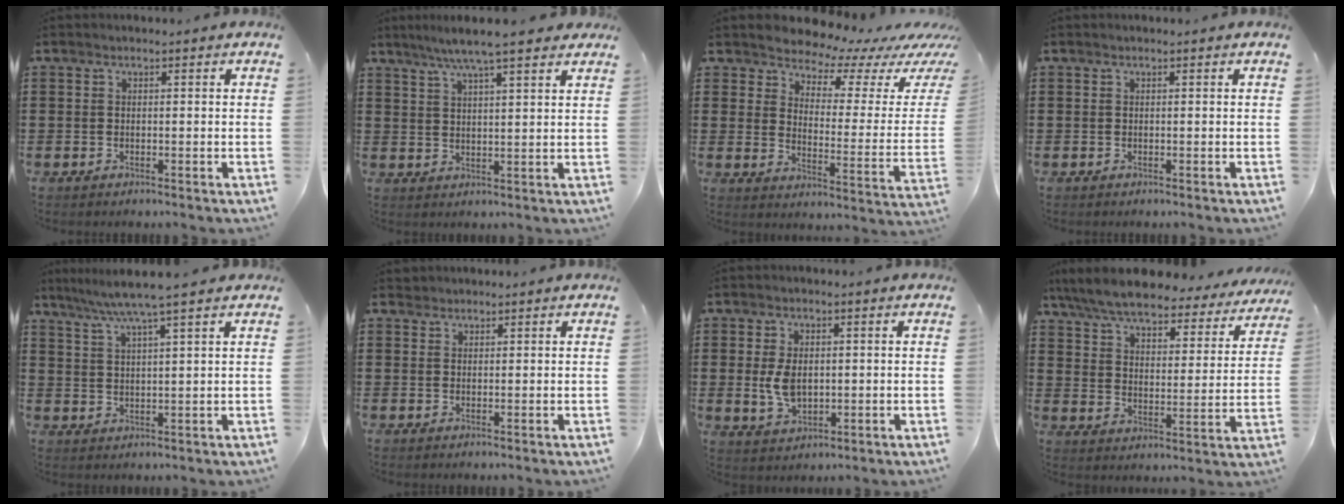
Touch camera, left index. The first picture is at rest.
{"total": 6.6, "force": [5.2, 0.3, 4.0], "torque": [-0.091, -0.008, 0.093]}
{"total": 5.8, "force": [5.5, 1.6, 0.6], "torque": [-0.033, -0.051, 0.090]}
{"total": 0.0}
{"total": 5.7, "force": [4.4, -0.8, 3.6], "torque": [-0.082, -0.016, 0.074]}
{"total": 1.1, "force": [1.0, 0.5, 0.0], "torque": [-0.003, 0.002, 0.020]}
{"total": 5.2, "force": [0.3, 3.2, 4.0], "torque": [-0.102, 0.001, -0.001]}
{"total": 7.3, "force": [6.7, 1.1, 2.7], "torque": [-0.084, -0.039, 0.118]}